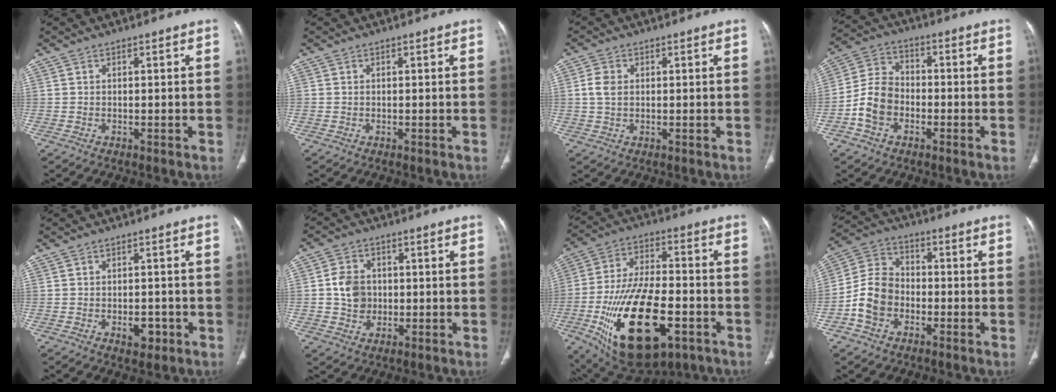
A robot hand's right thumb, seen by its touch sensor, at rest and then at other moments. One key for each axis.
{"total": 0.0}
{"total": 3.5, "fx": 0.5, "fy": 2.5, "fz": 2.4, "tx": -0.051, "ty": 0.004, "tz": 0.010}
{"total": 8.9, "fx": -2.9, "fy": 6.8, "fz": 5.0, "tx": -0.089, "ty": 0.029, "tz": -0.062}
{"total": 3.5, "fx": -1.4, "fy": 2.2, "fz": 2.4, "tx": -0.017, "ty": 0.005, "tz": -0.014}
{"total": 6.6, "fx": -0.1, "fy": 5.6, "fz": 3.5, "tx": -0.042, "ty": 0.004, "tz": -0.003}
{"total": 25.3, "fx": -9.0, "fy": 12.5, "fz": 20.1, "tx": -0.384, "ty": 0.018, "tz": -0.132}
{"total": 9.9, "fx": -3.0, "fy": 7.7, "fz": 5.4, "tx": -0.095, "ty": 0.033, "tz": -0.065}